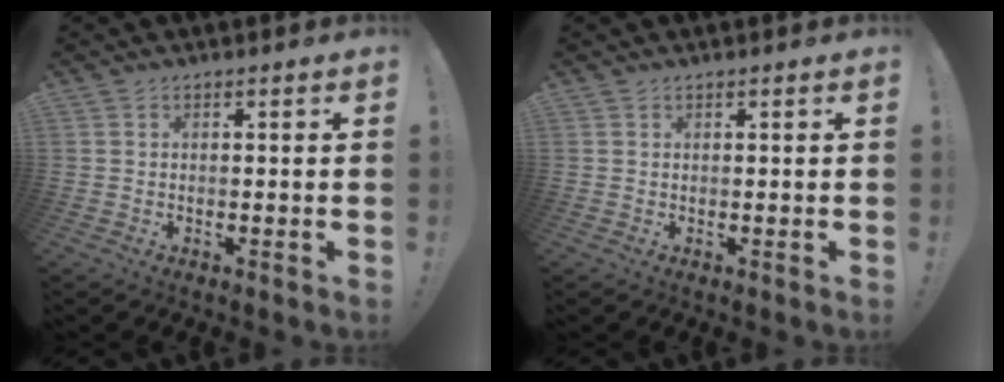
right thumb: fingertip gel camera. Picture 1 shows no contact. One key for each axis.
{"total": 0.0}